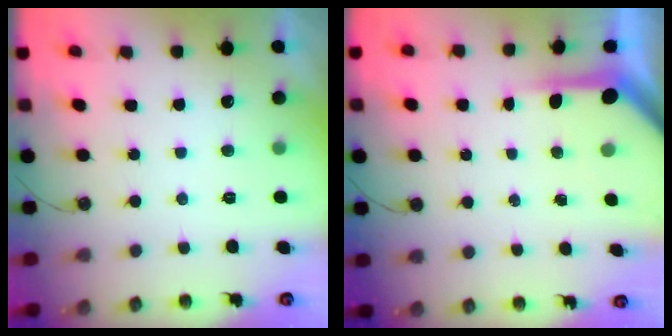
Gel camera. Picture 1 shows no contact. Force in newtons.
{"total": 5.7, "press": 5.7, "slide": 0.4}